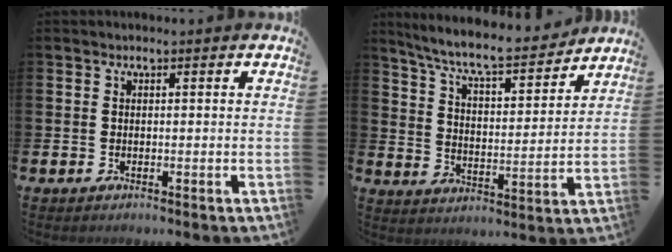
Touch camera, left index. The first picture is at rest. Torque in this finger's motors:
{"motor_torque": [0.95, -1.19, 0.61, 0.21]}